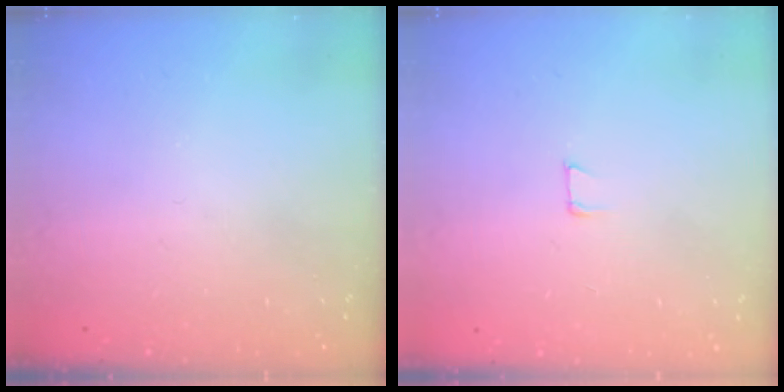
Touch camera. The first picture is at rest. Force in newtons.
{"total": 4.0, "press": 4.0, "slide": 0.3}